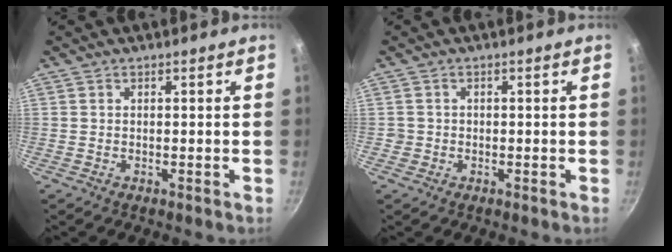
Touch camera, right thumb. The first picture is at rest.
{"total": 1.5, "force": [-0.3, 1.4, 0.2], "torque": [0.002, 0.006, -0.003]}